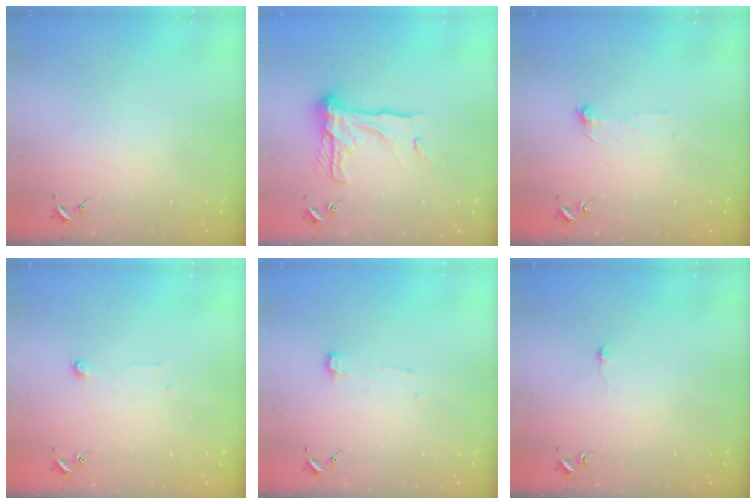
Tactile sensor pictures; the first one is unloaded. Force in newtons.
{"total": 15.7, "press": 15.6, "slide": 1.3}
{"total": 4.1, "press": 4.1, "slide": 0.4}
{"total": 3.8, "press": 3.8, "slide": 0.3}
{"total": 4.0, "press": 4.0, "slide": 0.5}
{"total": 3.2, "press": 3.1, "slide": 0.3}